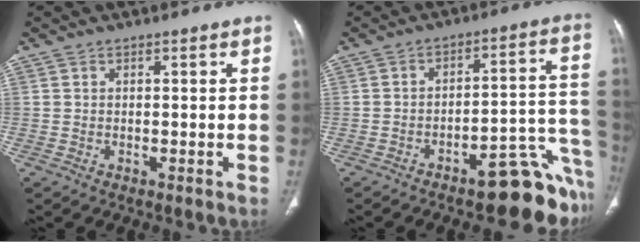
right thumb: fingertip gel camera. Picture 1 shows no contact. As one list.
[{"total": 14.4, "force": [-9.2, 4.3, 10.2], "torque": [-0.046, 0.096, -0.124]}]